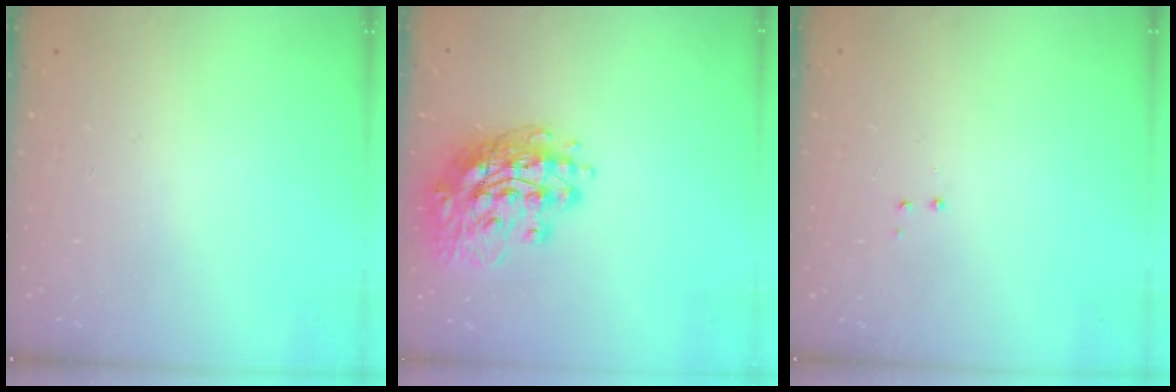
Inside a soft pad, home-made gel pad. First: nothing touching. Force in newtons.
{"total": 15.7, "press": 15.7, "slide": 1.3}
{"total": 2.9, "press": 2.8, "slide": 0.6}